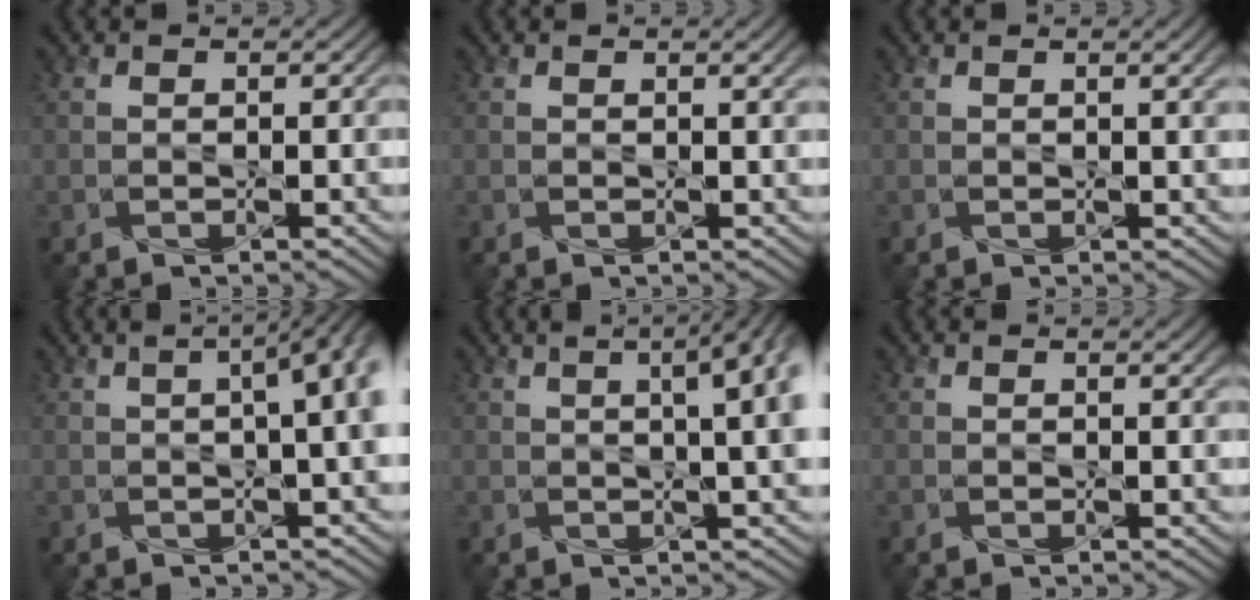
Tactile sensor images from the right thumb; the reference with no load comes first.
{"total": 1.3, "force": [0.6, 0.2, 1.1], "torque": [-0.019, 0.002, 0.011]}
{"total": 1.8, "force": [0.7, 0.4, 1.6], "torque": [-0.025, 0.003, 0.013]}
{"total": 8.2, "force": [0.4, 2.6, 7.8], "torque": [-0.102, 0.014, -0.005]}
{"total": 8.5, "force": [1.7, 2.5, 7.9], "torque": [-0.089, 0.031, 0.010]}
{"total": 0.8, "force": [0.4, 0.1, 0.7], "torque": [-0.010, 0.002, 0.008]}